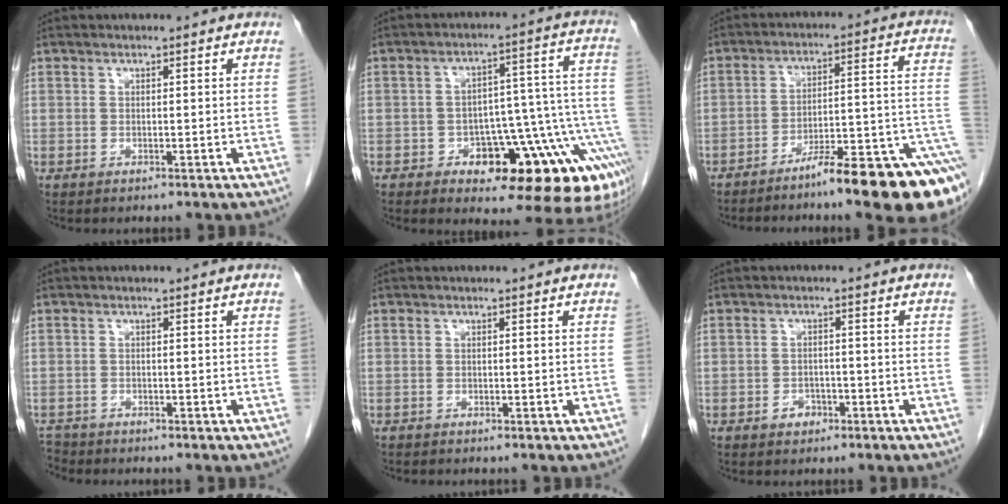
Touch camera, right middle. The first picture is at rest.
{"total": 19.4, "force": [-10.0, 6.3, 15.4], "torque": [-0.080, 0.063, -0.121]}
{"total": 16.7, "force": [-10.7, 1.3, 12.7], "torque": [-0.104, 0.033, -0.160]}
{"total": 2.6, "force": [-2.5, 0.7, -0.3], "torque": [0.002, -0.008, -0.045]}
{"total": 0.8, "force": [-0.7, 0.3, 0.2], "torque": [-0.010, 0.000, -0.009]}
{"total": 2.2, "force": [-1.2, 1.6, 0.9], "torque": [-0.011, 0.007, -0.015]}